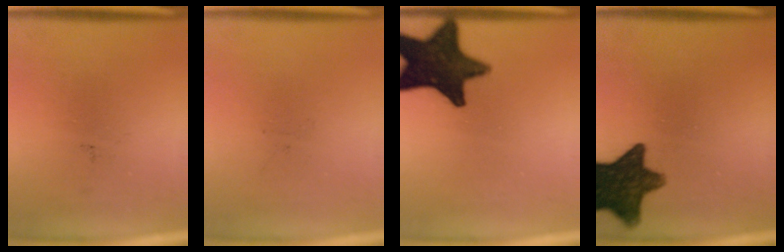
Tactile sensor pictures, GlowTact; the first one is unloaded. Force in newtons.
{"total": 0.0}
{"total": 16.3}
{"total": 12.8}